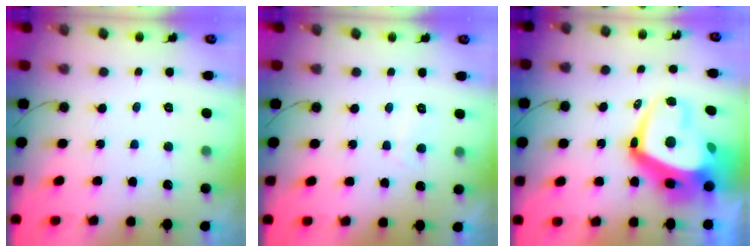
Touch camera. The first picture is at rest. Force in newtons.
{"total": 1.8, "press": 1.7, "slide": 0.6}
{"total": 18.7, "press": 18.6, "slide": 2.2}